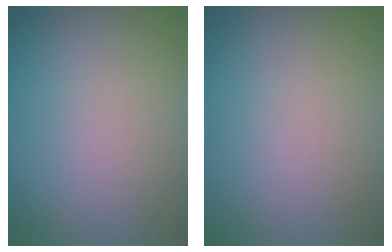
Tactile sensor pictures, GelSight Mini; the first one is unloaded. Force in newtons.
{"total": 0.0}